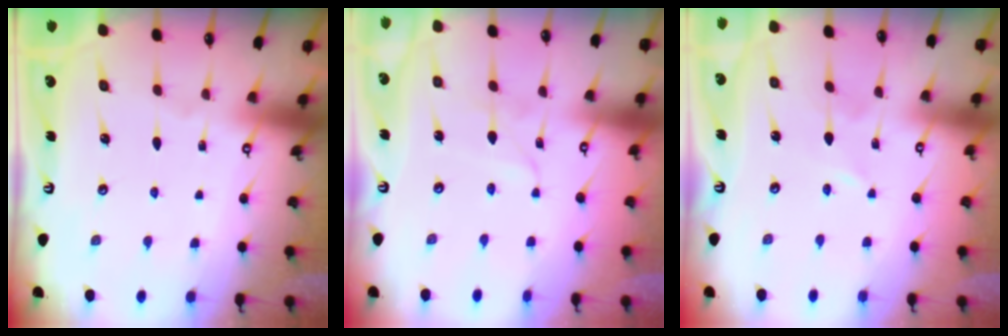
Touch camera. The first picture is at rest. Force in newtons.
{"total": 2.7, "press": 2.7, "slide": 0.3}
{"total": 0.6, "press": 0.6, "slide": 0.1}